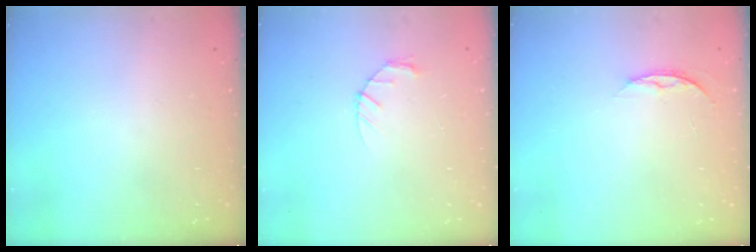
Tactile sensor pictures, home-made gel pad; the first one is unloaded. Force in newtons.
{"total": 3.3, "press": 3.3, "slide": 0.5}
{"total": 5.7, "press": 5.6, "slide": 0.7}